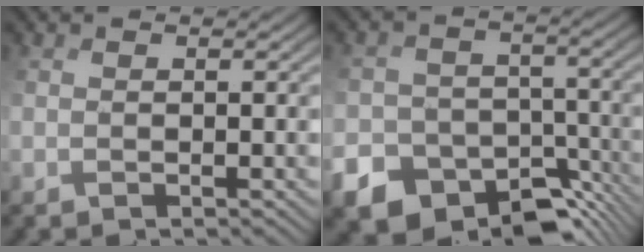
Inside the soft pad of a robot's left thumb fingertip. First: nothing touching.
{"total": 13.0, "force": [-9.0, 8.1, 4.7], "torque": [-0.121, -0.032, -0.127]}